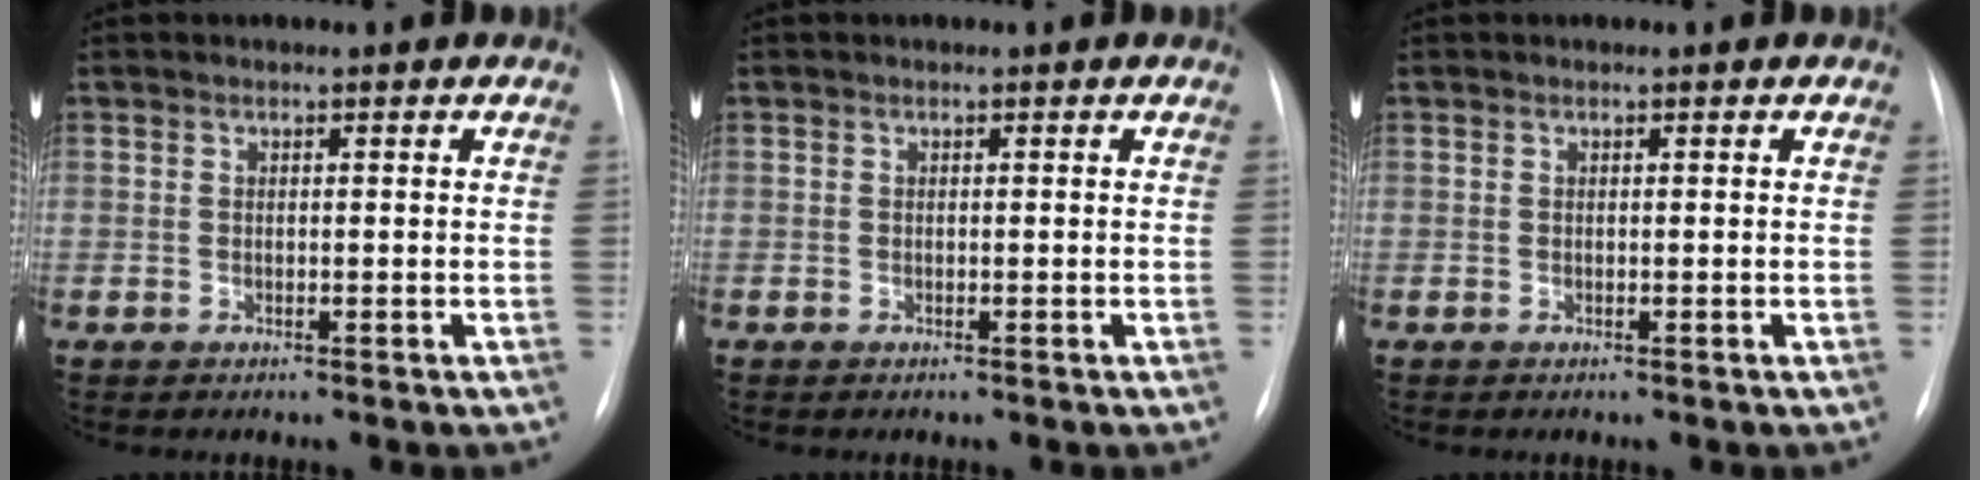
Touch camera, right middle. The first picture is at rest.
{"total": 0.0}
{"total": 0.0}